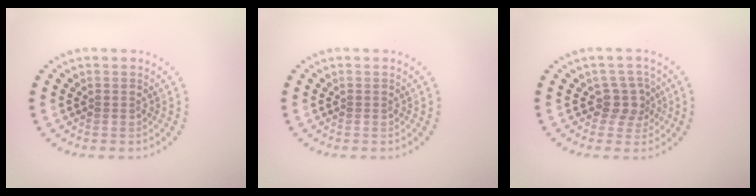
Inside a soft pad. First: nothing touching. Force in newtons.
{"total": 0.0}
{"total": 2.5, "press": 2.0, "slide": 1.4}